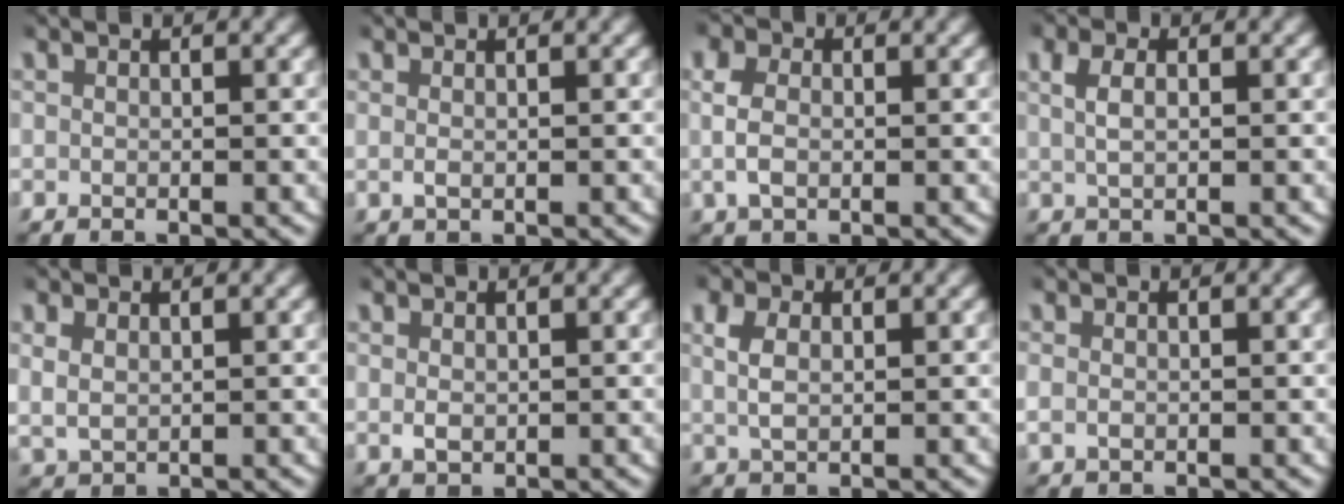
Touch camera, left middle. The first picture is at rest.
{"total": 0.6, "force": [0.2, 0.0, 0.6], "torque": [-0.014, -0.002, 0.006]}
{"total": 3.4, "force": [0.1, 2.7, 2.1], "torque": [-0.055, -0.004, 0.004]}
{"total": 2.1, "force": [0.6, 1.2, 1.6], "torque": [-0.036, 0.001, 0.013]}
{"total": 2.7, "force": [0.8, 2.3, 1.3], "torque": [-0.045, -0.006, 0.022]}
{"total": 1.0, "force": [0.2, 0.6, 0.7], "torque": [-0.019, -0.005, 0.011]}
{"total": 2.6, "force": [0.6, 1.8, 1.8], "torque": [-0.049, -0.006, 0.018]}
{"total": 1.1, "force": [0.1, 0.8, 0.7], "torque": [-0.025, -0.003, 0.006]}